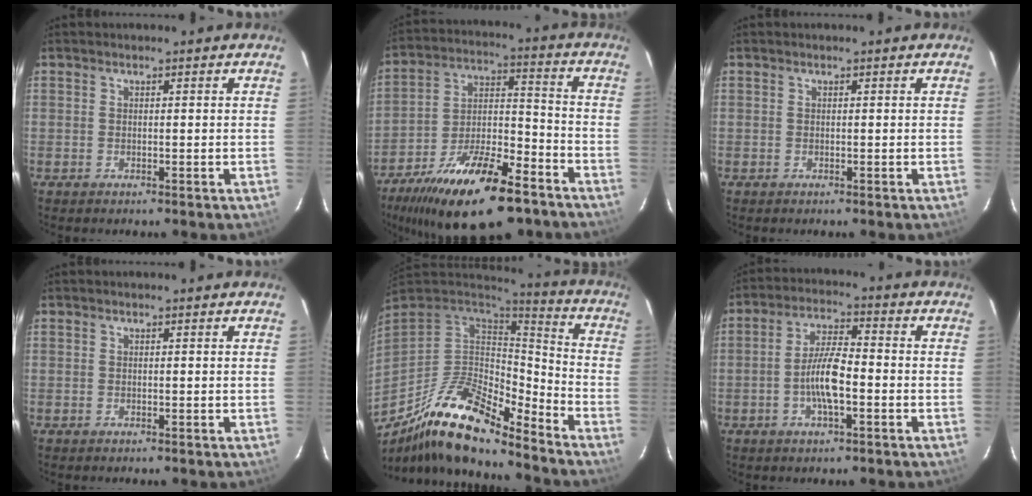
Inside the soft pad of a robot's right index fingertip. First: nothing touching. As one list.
[{"total": 24.6, "force": [-16.5, 8.5, 16.1], "torque": [-0.294, -0.020, -0.260]}, {"total": 0.0}, {"total": 0.0}, {"total": 20.5, "force": [-14.6, 6.3, 12.9], "torque": [-0.241, -0.026, -0.266]}, {"total": 8.2, "force": [-2.4, 2.4, 7.4], "torque": [-0.148, 0.009, -0.043]}]